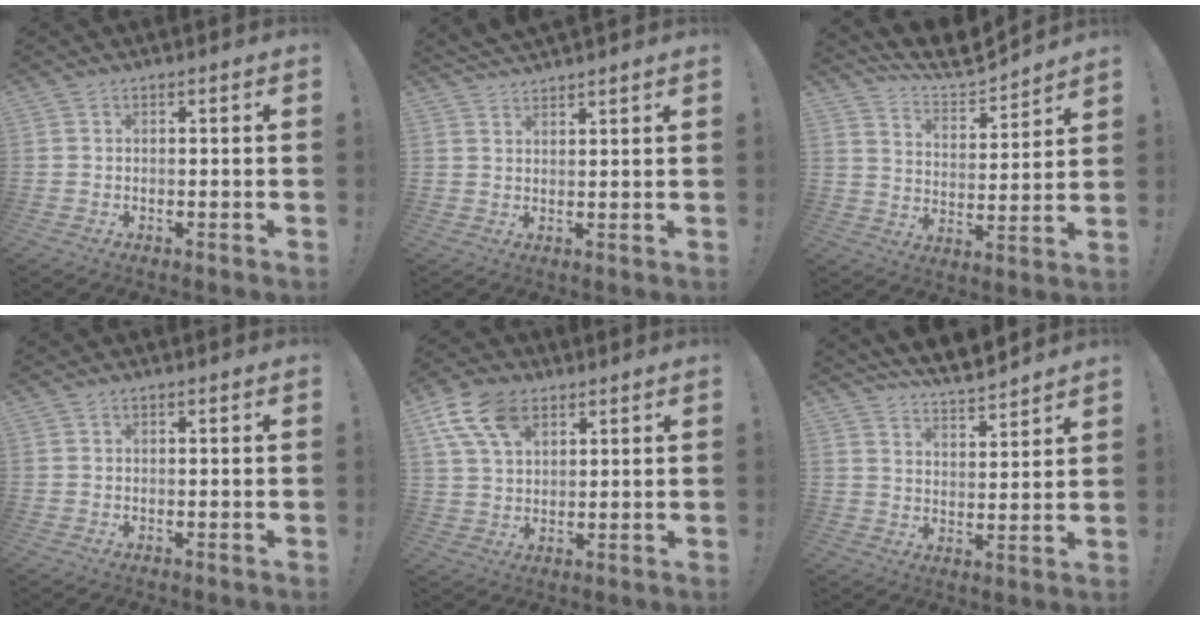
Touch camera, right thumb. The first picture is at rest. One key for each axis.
{"total": 3.2, "fx": 3.1, "fy": 0.3, "fz": 0.7, "tx": -0.012, "ty": -0.021, "tz": 0.059}
{"total": 10.3, "fx": 9.5, "fy": 2.3, "fz": 3.4, "tx": -0.068, "ty": -0.083, "tz": 0.168}
{"total": 0.0}
{"total": 12.6, "fx": 6.4, "fy": 7.7, "fz": 7.7, "tx": -0.142, "ty": -0.011, "tz": 0.122}
{"total": 8.1, "fx": 7.4, "fy": 1.5, "fz": 2.9, "tx": -0.063, "ty": -0.061, "tz": 0.134}